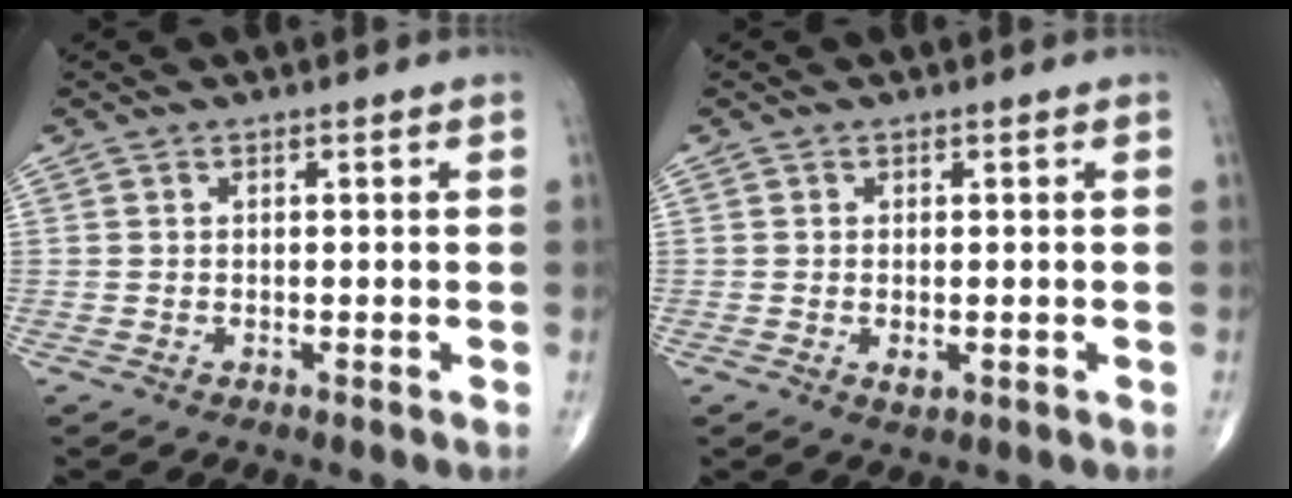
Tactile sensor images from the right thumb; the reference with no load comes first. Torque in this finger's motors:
{"motor_torque": [-0.41, -0.02, -0.23, -0.05, 0.04]}